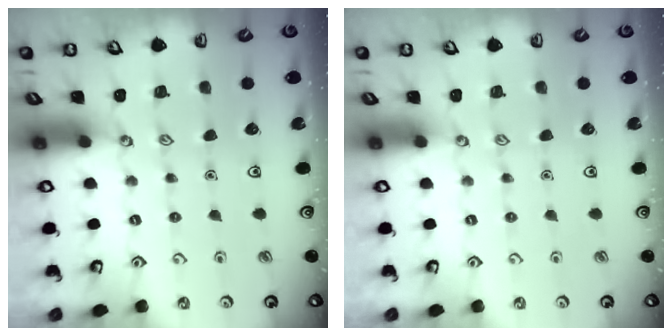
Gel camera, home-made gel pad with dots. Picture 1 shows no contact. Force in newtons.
{"total": 0.0}